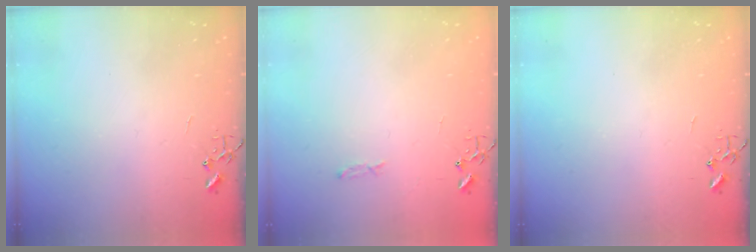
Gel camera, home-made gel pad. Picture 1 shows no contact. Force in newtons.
{"total": 3.3, "press": 3.3, "slide": 0.4}
{"total": 0.0}